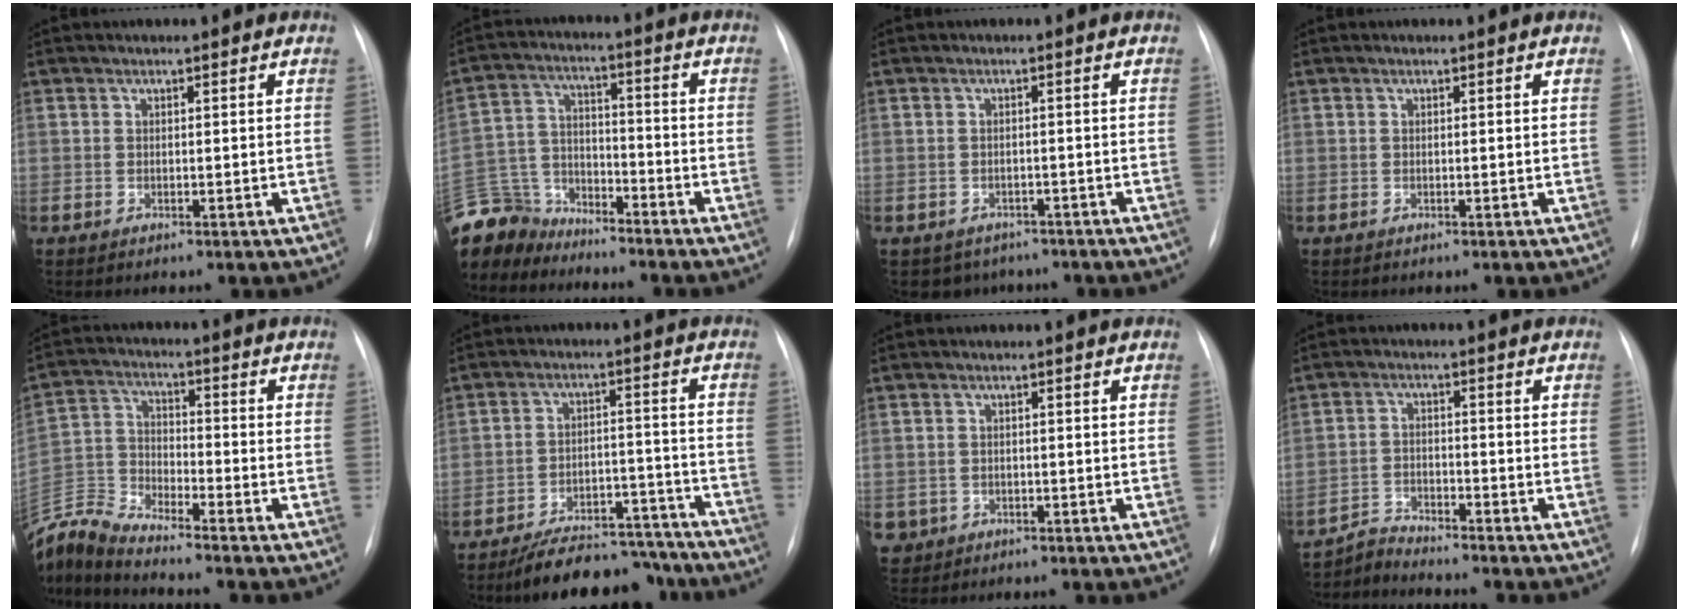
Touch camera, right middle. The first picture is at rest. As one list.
[{"total": 11.8, "force": [-11.1, 3.6, 1.4], "torque": [-0.041, 0.012, -0.216]}, {"total": 4.6, "force": [-3.6, 2.8, 0.1], "torque": [0.003, 0.012, -0.045]}, {"total": 0.0}, {"total": 9.5, "force": [-9.3, -1.3, 0.9], "torque": [-0.034, 0.008, -0.188]}, {"total": 14.3, "force": [-12.9, 4.6, 4.0], "torque": [-0.039, 0.033, -0.182]}, {"total": 3.0, "force": [-1.3, 2.7, 0.2], "torque": [-0.003, 0.004, -0.021]}, {"total": 4.2, "force": [-3.9, -0.9, -1.0], "torque": [0.013, -0.017, -0.073]}]